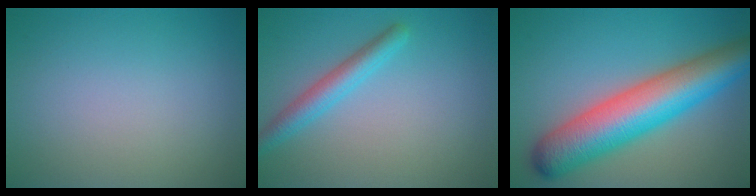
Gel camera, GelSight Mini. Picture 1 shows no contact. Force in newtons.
{"total": 2.8, "press": 2.8, "slide": 0.2}
{"total": 10.4, "press": 10.4, "slide": 0.2}